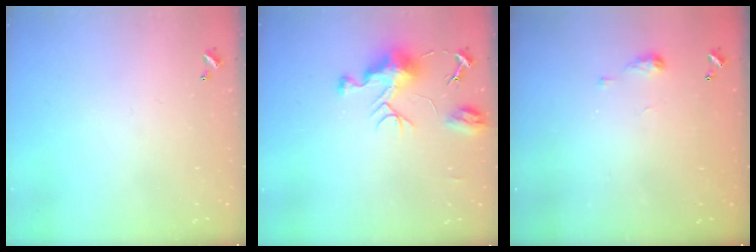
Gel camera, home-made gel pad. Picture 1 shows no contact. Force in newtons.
{"total": 9.1, "press": 9.1, "slide": 0.7}
{"total": 4.8, "press": 4.7, "slide": 0.6}